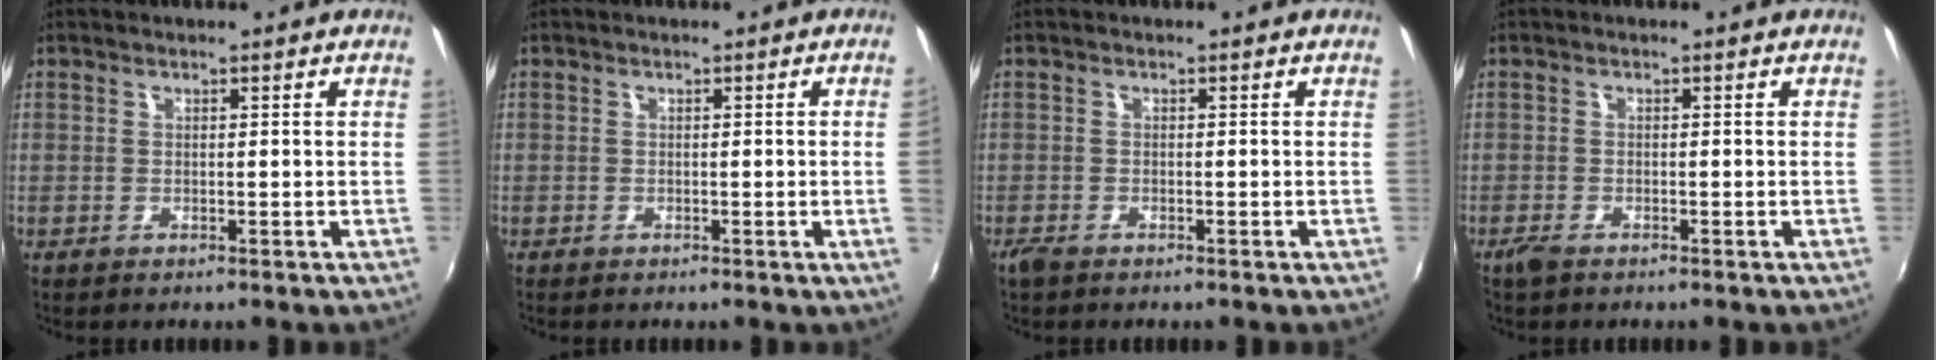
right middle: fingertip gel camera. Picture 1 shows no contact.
{"total": 2.1, "force": [0.0, -1.3, 1.6], "torque": [-0.016, -0.015, 0.003]}
{"total": 1.6, "force": [-1.3, 0.6, 0.7], "torque": [-0.017, -0.005, -0.027]}
{"total": 2.0, "force": [-1.6, 0.7, 1.0], "torque": [-0.025, -0.006, -0.032]}